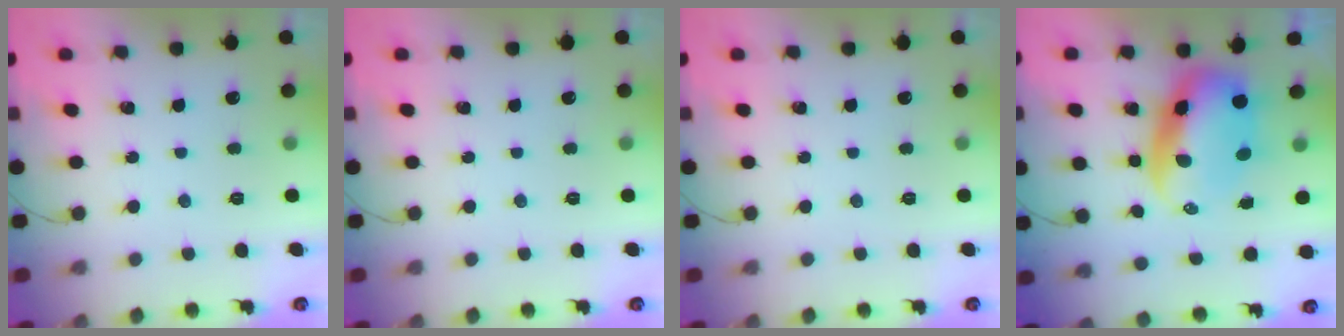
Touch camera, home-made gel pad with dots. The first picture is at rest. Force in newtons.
{"total": 0.0}
{"total": 0.0}
{"total": 10.3, "press": 9.9, "slide": 2.6}